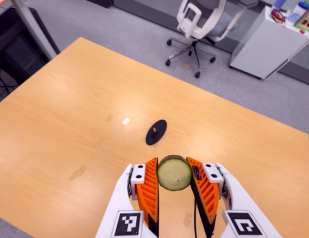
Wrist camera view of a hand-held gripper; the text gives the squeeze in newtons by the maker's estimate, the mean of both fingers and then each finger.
{"total": 7.6, "left": 7.0, "right": 8.2}